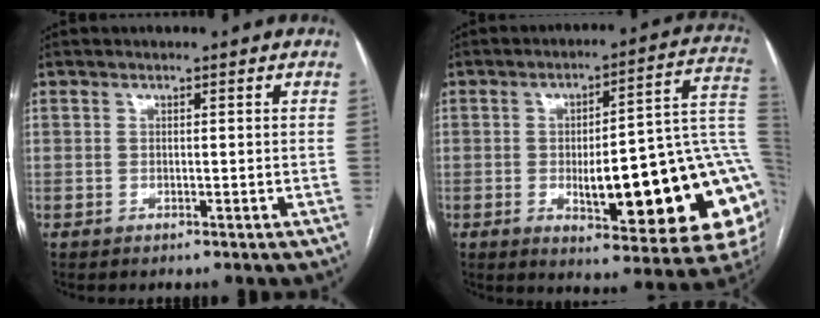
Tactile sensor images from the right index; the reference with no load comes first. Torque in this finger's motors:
{"motor_torque": [2.14, 0.00, 1.05, 0.21]}